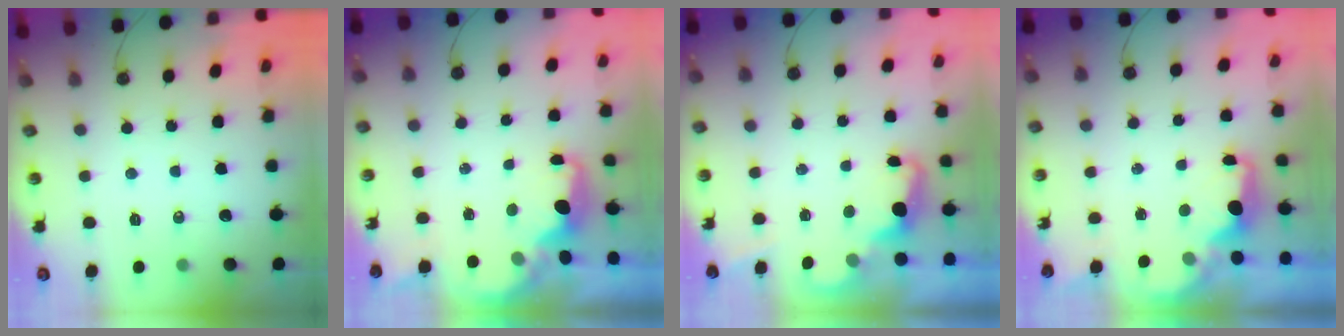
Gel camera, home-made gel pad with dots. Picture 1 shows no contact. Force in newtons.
{"total": 2.2, "press": 2.0, "slide": 0.8}
{"total": 2.4, "press": 2.3, "slide": 0.5}
{"total": 2.2, "press": 2.1, "slide": 0.6}